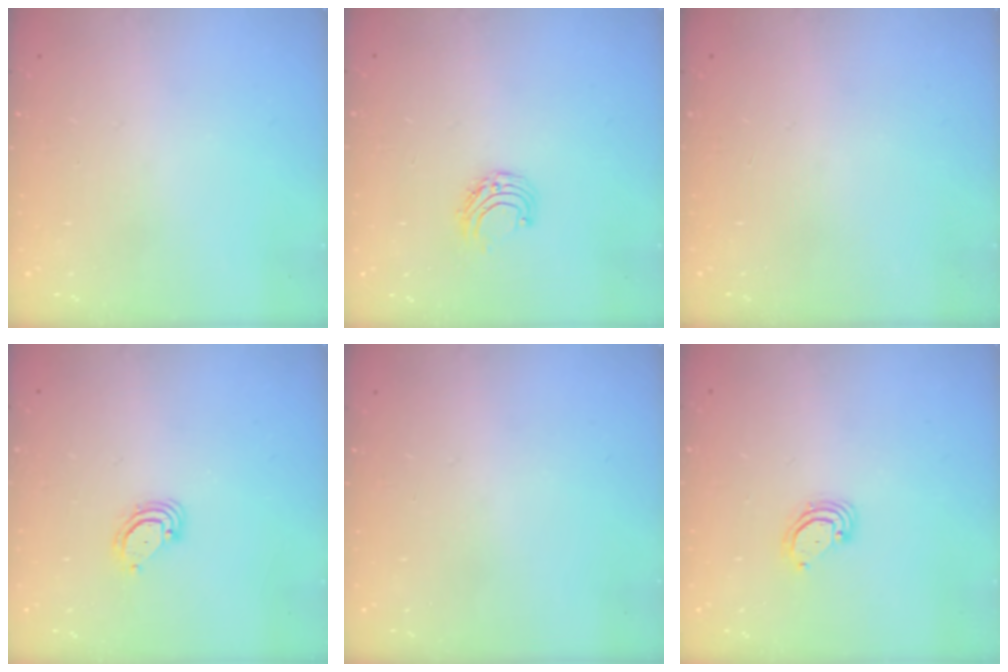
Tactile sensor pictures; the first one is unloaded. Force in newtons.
{"total": 5.9, "press": 5.8, "slide": 0.7}
{"total": 0.0}
{"total": 3.5, "press": 3.5, "slide": 0.3}
{"total": 0.0}
{"total": 3.0, "press": 2.9, "slide": 0.3}